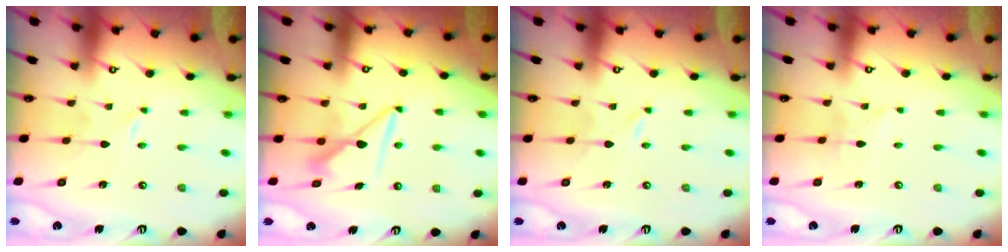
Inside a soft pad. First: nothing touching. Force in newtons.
{"total": 8.3, "press": 8.3, "slide": 0.5}
{"total": 0.0}
{"total": 2.4, "press": 2.4, "slide": 0.1}